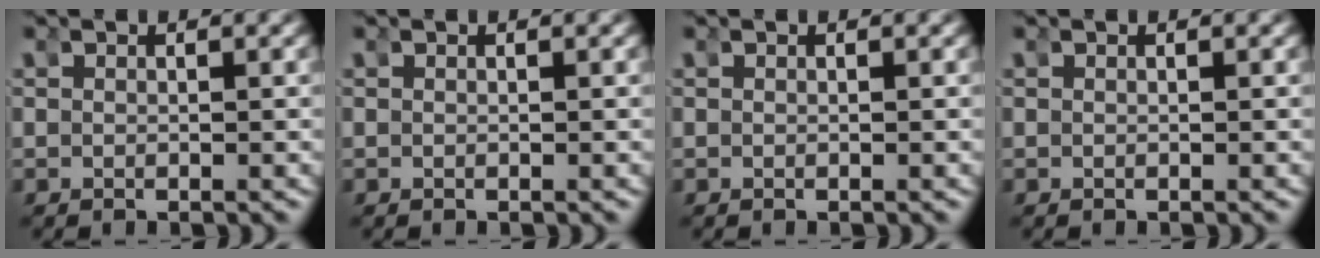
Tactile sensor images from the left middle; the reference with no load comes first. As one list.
[{"total": 0.0}, {"total": 0.0}, {"total": 0.0}]